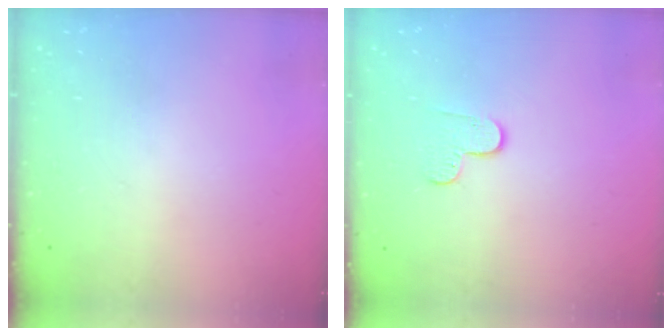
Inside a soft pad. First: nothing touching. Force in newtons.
{"total": 5.5, "press": 5.4, "slide": 0.6}